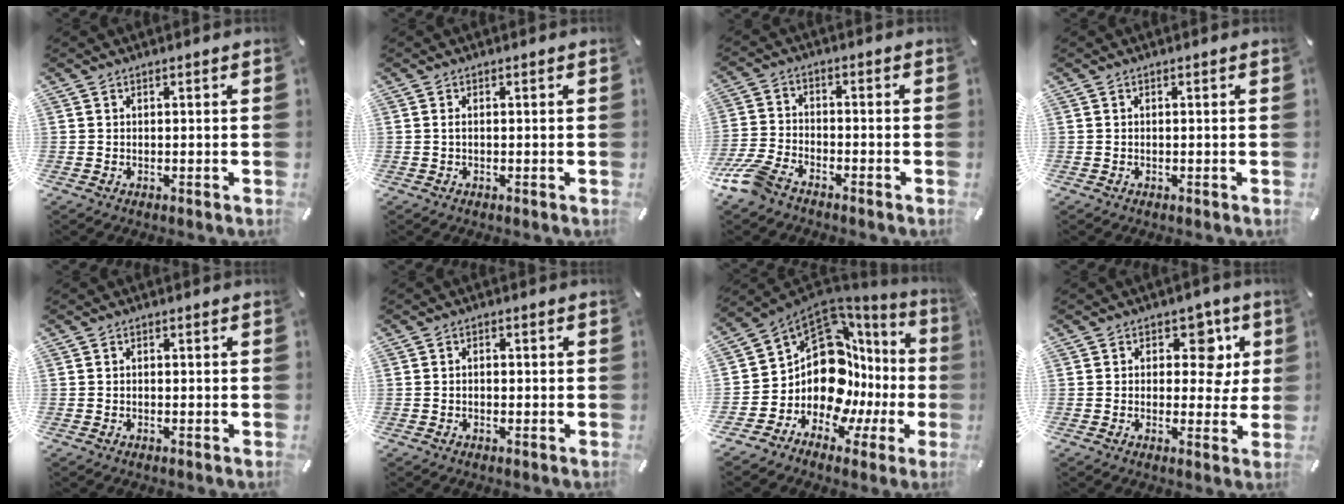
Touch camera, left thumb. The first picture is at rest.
{"total": 0.9, "force": [-0.1, 0.2, 0.9], "torque": [-0.018, -0.001, -0.002]}
{"total": 8.3, "force": [-6.1, 3.5, 4.4], "torque": [-0.111, 0.016, -0.121]}
{"total": 0.0}
{"total": 0.7, "force": [-0.3, 0.5, 0.5], "torque": [-0.010, 0.000, -0.006]}
{"total": 1.6, "force": [-0.5, 1.0, 1.1], "torque": [-0.021, 0.005, -0.012]}
{"total": 16.4, "force": [2.0, 11.9, 11.2], "torque": [-0.195, -0.088, 0.052]}
{"total": 9.4, "force": [2.4, 6.7, 6.0], "torque": [-0.058, -0.009, 0.035]}